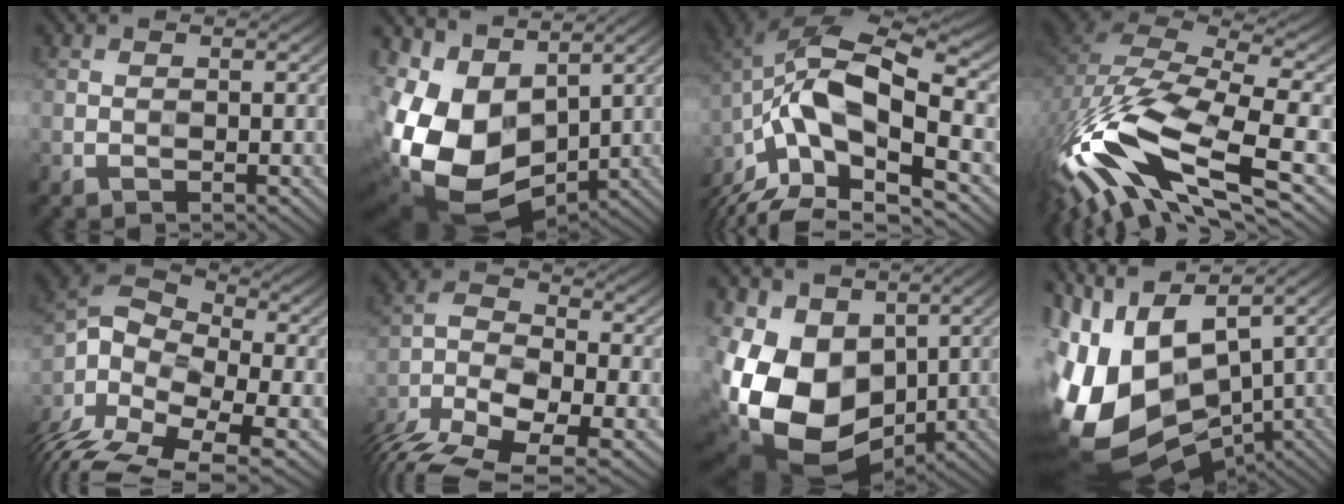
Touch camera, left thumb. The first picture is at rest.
{"total": 13.6, "force": [1.0, 9.8, 9.4], "torque": [-0.240, -0.029, 0.026]}
{"total": 16.3, "force": [-7.4, 7.3, 12.6], "torque": [-0.262, -0.010, -0.135]}
{"total": 17.2, "force": [-7.3, 6.8, 14.0], "torque": [-0.309, -0.009, -0.146]}
{"total": 15.0, "force": [-7.4, 8.2, 10.2], "torque": [-0.271, -0.011, -0.116]}
{"total": 12.7, "force": [-8.2, 5.4, 8.0], "torque": [-0.175, -0.012, -0.161]}
{"total": 15.0, "force": [0.6, 11.4, 9.7], "torque": [-0.245, -0.034, 0.025]}
{"total": 17.1, "force": [-0.2, 10.1, 13.8], "torque": [-0.291, -0.022, 0.021]}